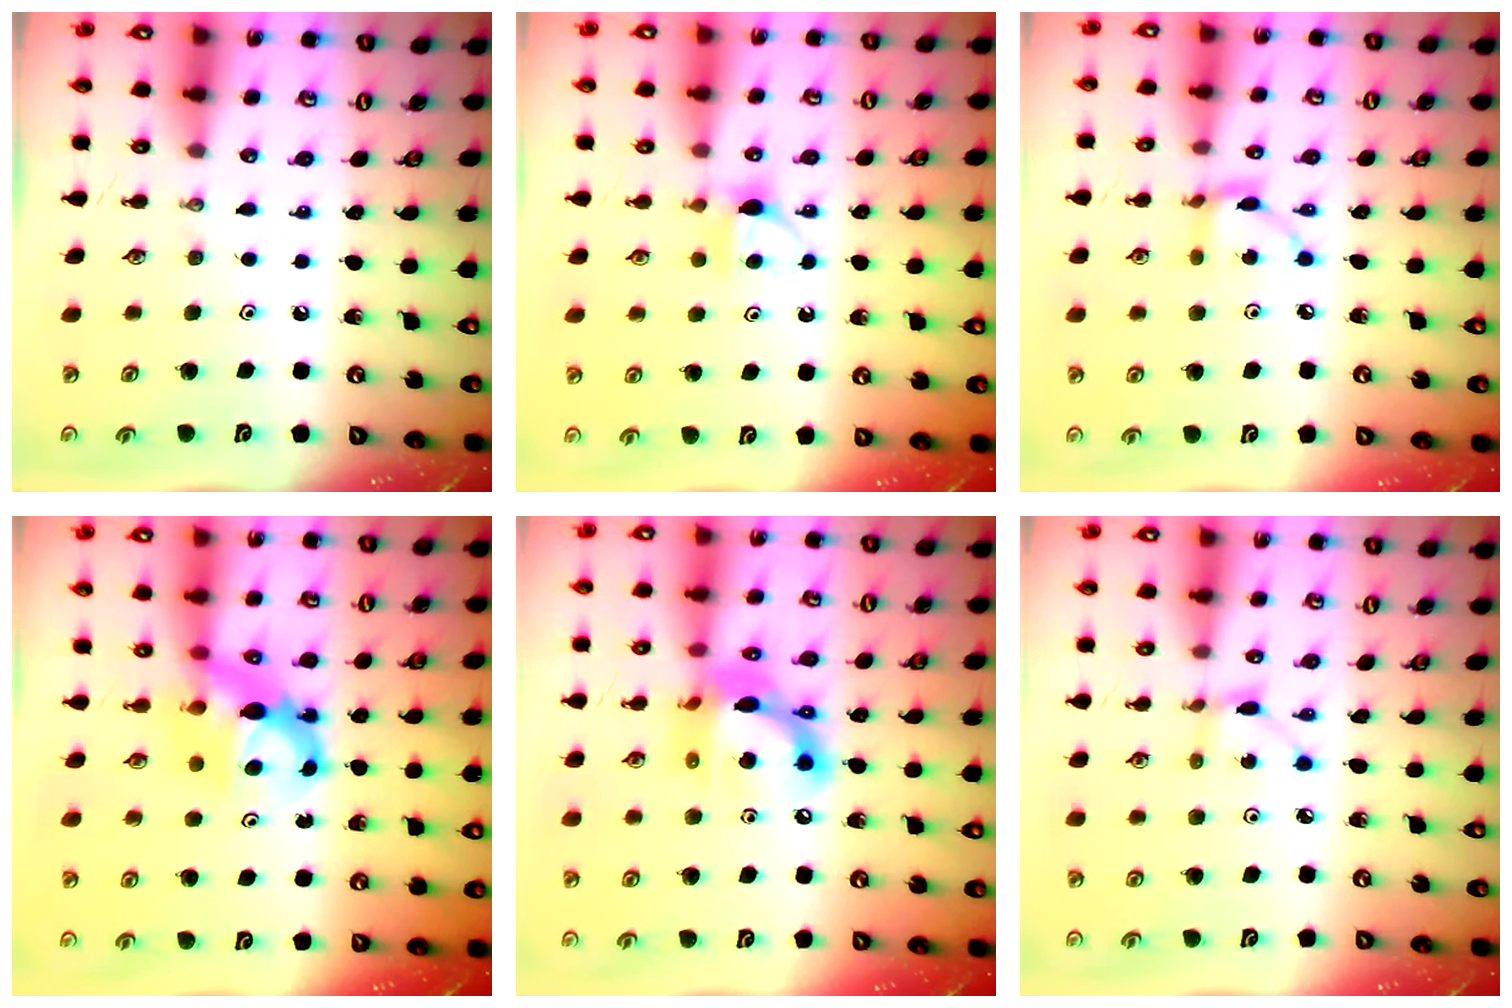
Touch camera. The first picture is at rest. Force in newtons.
{"total": 5.3, "press": 5.3, "slide": 0.8}
{"total": 5.7, "press": 5.7, "slide": 0.2}
{"total": 7.3, "press": 7.3, "slide": 0.5}
{"total": 15.2, "press": 15.1, "slide": 1.4}
{"total": 1.9, "press": 1.9, "slide": 0.3}